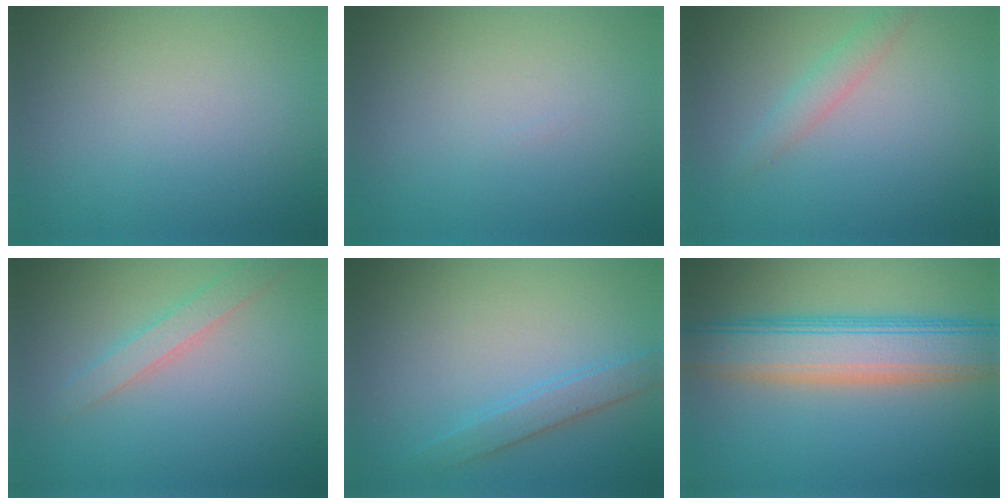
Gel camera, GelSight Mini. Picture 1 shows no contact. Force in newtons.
{"total": 0.0}
{"total": 1.8, "press": 1.8, "slide": 0.0}
{"total": 2.0, "press": 2.0, "slide": 0.1}
{"total": 2.1, "press": 2.1, "slide": 0.1}
{"total": 8.0, "press": 8.0, "slide": 0.5}